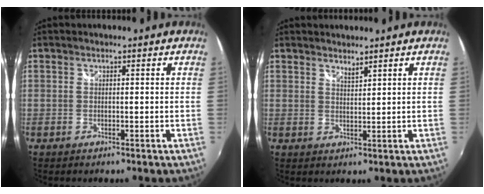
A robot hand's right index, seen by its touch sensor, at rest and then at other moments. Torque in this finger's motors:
{"motor_torque": [-0.09, 0.18, -0.06, 0.00]}